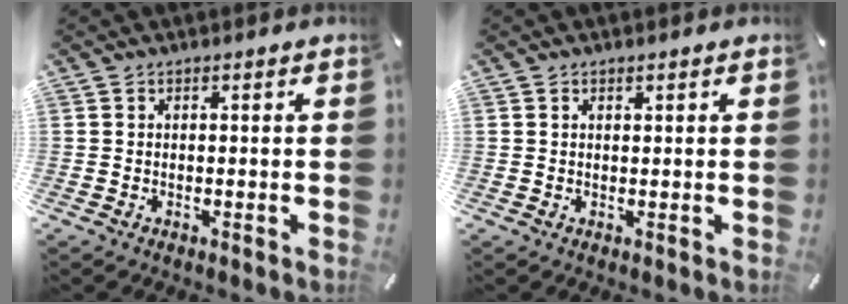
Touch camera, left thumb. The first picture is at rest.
{"total": 0.6, "force": [0.4, 0.3, 0.3], "torque": [-0.005, 0.002, 0.007]}